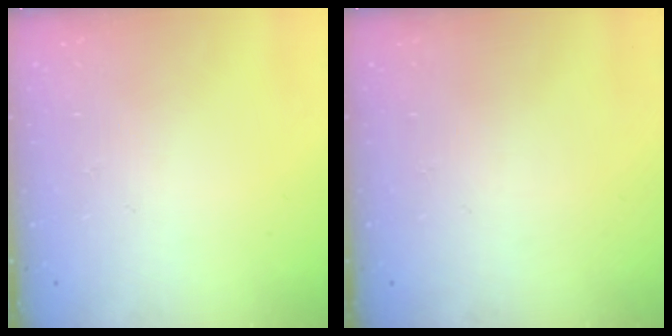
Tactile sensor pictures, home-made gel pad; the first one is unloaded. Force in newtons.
{"total": 0.0}